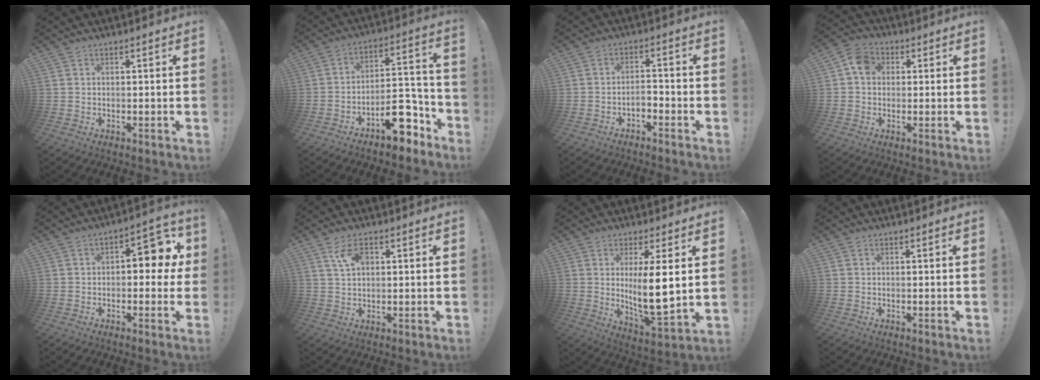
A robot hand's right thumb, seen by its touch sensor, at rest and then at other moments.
{"total": 14.3, "force": [-9.4, 6.9, 8.3], "torque": [-0.086, 0.074, -0.149]}
{"total": 3.4, "force": [-2.5, 1.4, 1.7], "torque": [-0.027, 0.003, -0.046]}
{"total": 6.9, "force": [1.3, 5.8, 3.7], "torque": [-0.050, 0.012, 0.028]}
{"total": 8.5, "force": [1.2, 5.0, 6.8], "torque": [-0.072, -0.007, 0.016]}
{"total": 5.9, "force": [2.4, 3.3, 4.2], "torque": [-0.070, -0.002, 0.045]}
{"total": 12.2, "force": [2.4, 3.2, 11.6], "torque": [-0.184, -0.034, 0.036]}
{"total": 0.0}